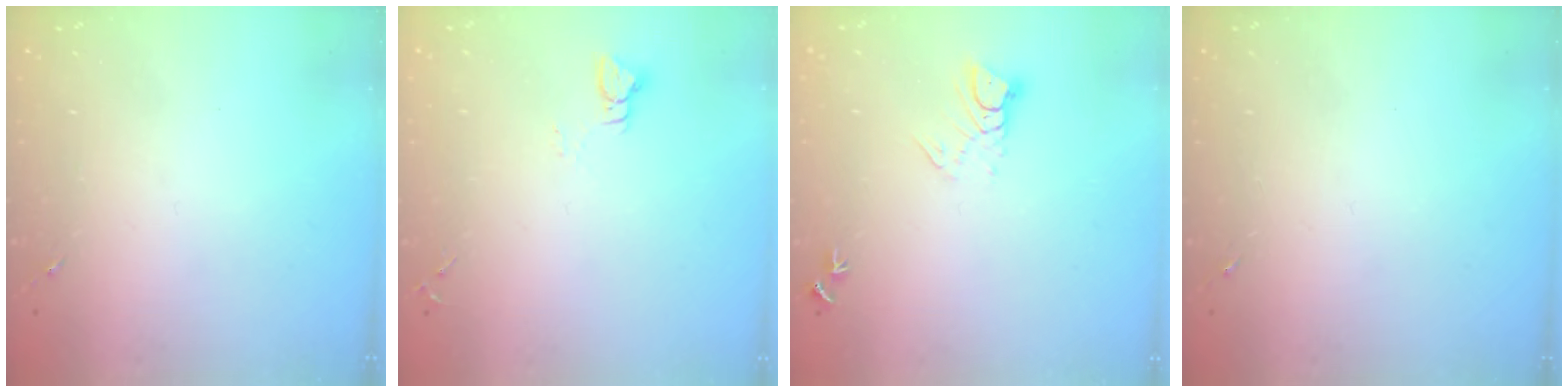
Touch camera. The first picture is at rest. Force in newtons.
{"total": 2.9, "press": 2.9, "slide": 0.3}
{"total": 5.5, "press": 5.5, "slide": 0.4}
{"total": 0.0}